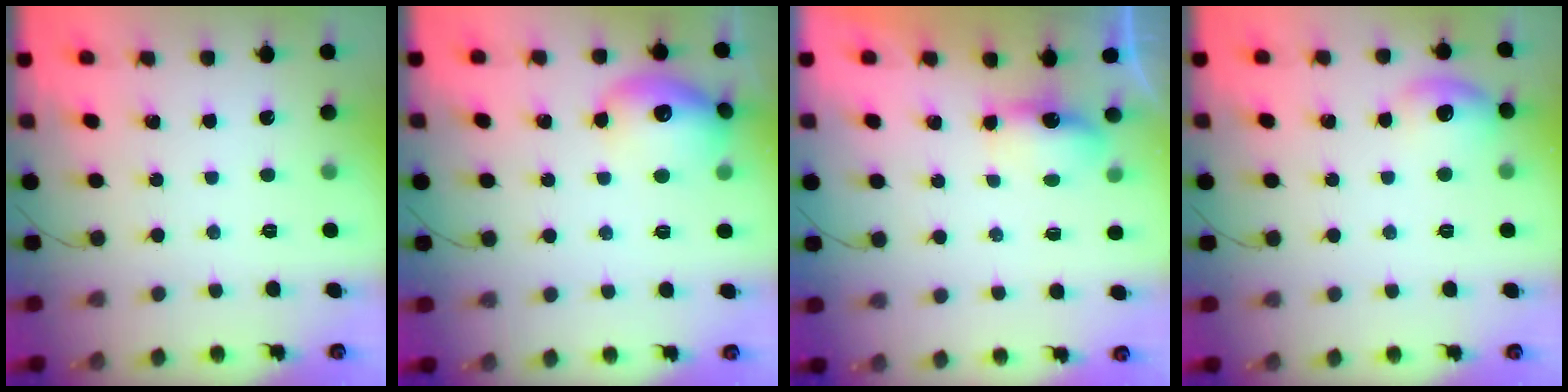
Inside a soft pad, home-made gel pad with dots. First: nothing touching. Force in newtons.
{"total": 15.3, "press": 15.3, "slide": 1.3}
{"total": 5.2, "press": 5.0, "slide": 1.3}
{"total": 10.9, "press": 8.4, "slide": 7.0}